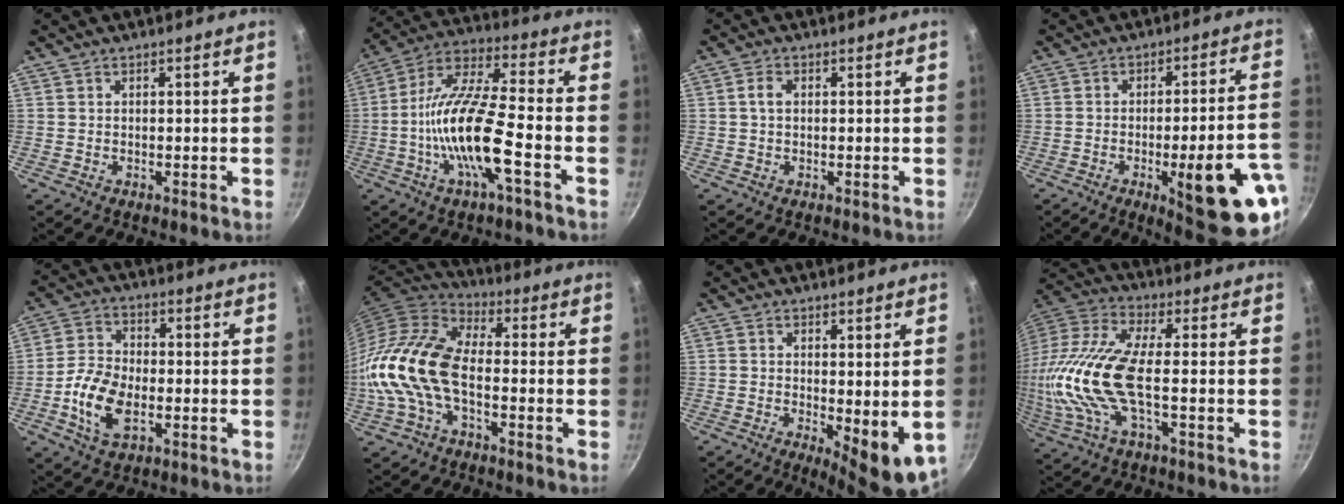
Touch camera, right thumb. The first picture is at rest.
{"total": 16.5, "force": [-4.7, 3.8, 15.3], "torque": [-0.290, 0.037, -0.105]}
{"total": 2.3, "force": [0.4, 1.5, 1.7], "torque": [-0.032, 0.006, 0.005]}
{"total": 19.0, "force": [-6.8, 4.2, 17.2], "torque": [-0.200, 0.022, -0.084]}
{"total": 10.0, "force": [-2.7, 5.8, 7.7], "torque": [-0.145, 0.017, -0.059]}
{"total": 14.6, "force": [-2.9, 8.0, 11.8], "torque": [-0.220, 0.035, -0.072]}
{"total": 8.7, "force": [-0.9, 3.0, 8.1], "torque": [-0.100, -0.013, -0.002]}
{"total": 19.1, "force": [-2.0, 6.6, 17.8], "torque": [-0.394, 0.010, -0.054]}